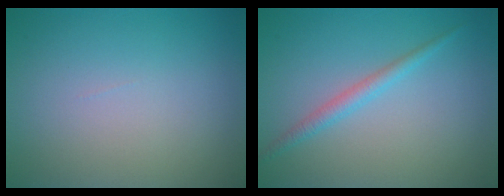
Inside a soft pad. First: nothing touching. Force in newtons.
{"total": 1.7, "press": 1.7, "slide": 0.1}